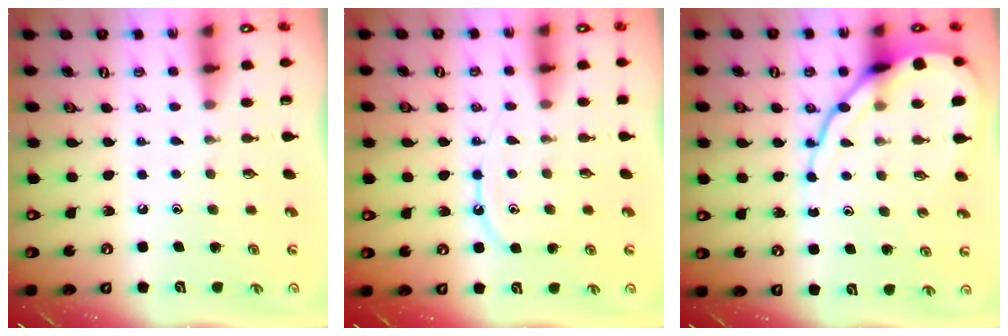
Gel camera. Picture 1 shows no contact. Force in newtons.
{"total": 8.5, "press": 8.5, "slide": 0.8}
{"total": 13.6, "press": 13.5, "slide": 1.5}